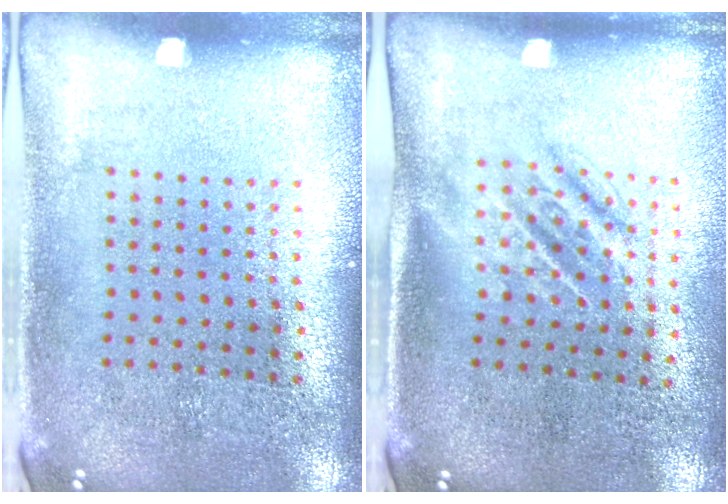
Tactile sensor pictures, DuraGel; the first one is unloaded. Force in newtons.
{"total": 1.6, "press": 1.2, "slide": 1.0}